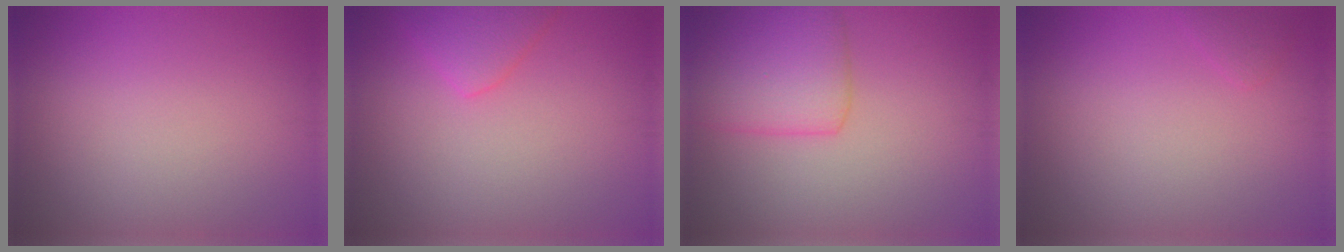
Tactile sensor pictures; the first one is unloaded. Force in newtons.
{"total": 2.7, "press": 2.7, "slide": 0.2}
{"total": 4.9, "press": 4.9, "slide": 0.2}
{"total": 0.7, "press": 0.7, "slide": 0.1}